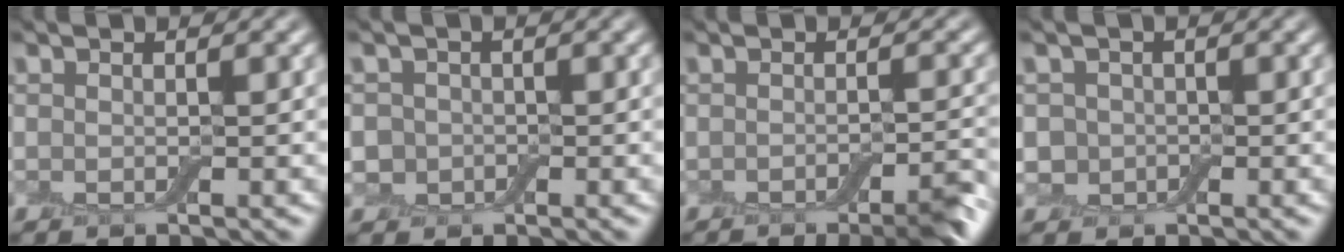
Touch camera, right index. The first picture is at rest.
{"total": 2.2, "force": [-0.4, 2.0, 0.7], "torque": [-0.003, -0.001, -0.016]}
{"total": 3.6, "force": [-2.3, 0.7, 2.6], "torque": [-0.031, -0.005, -0.036]}
{"total": 1.9, "force": [-0.3, 1.7, 0.6], "torque": [-0.007, -0.001, -0.011]}